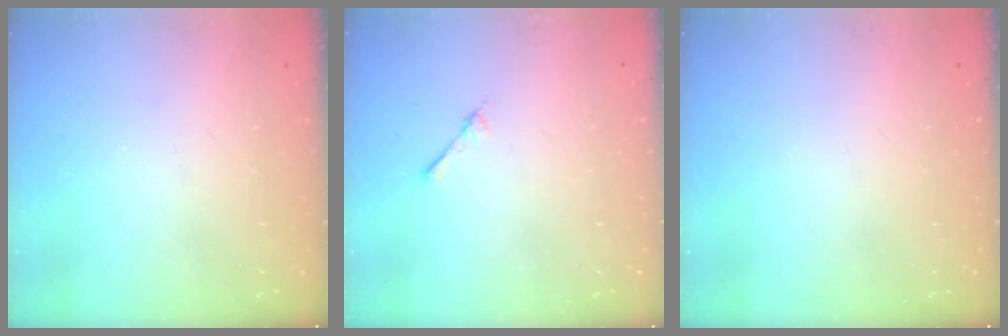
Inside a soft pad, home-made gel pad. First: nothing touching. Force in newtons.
{"total": 2.4, "press": 2.4, "slide": 0.3}
{"total": 0.0}